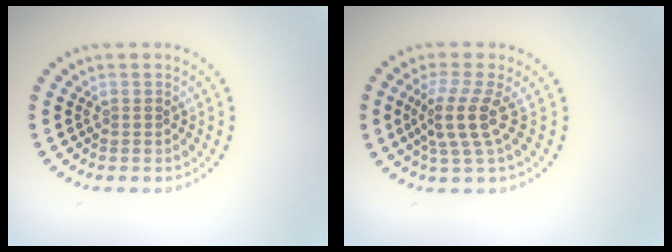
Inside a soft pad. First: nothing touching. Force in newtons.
{"total": 3.5, "press": 2.5, "slide": 2.5}